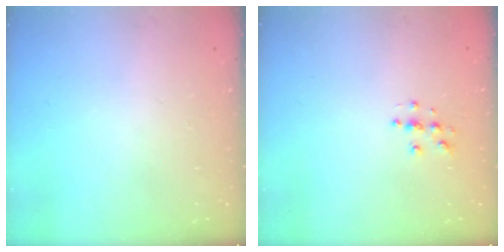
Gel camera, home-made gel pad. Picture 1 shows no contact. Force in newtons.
{"total": 4.6, "press": 4.6, "slide": 0.5}